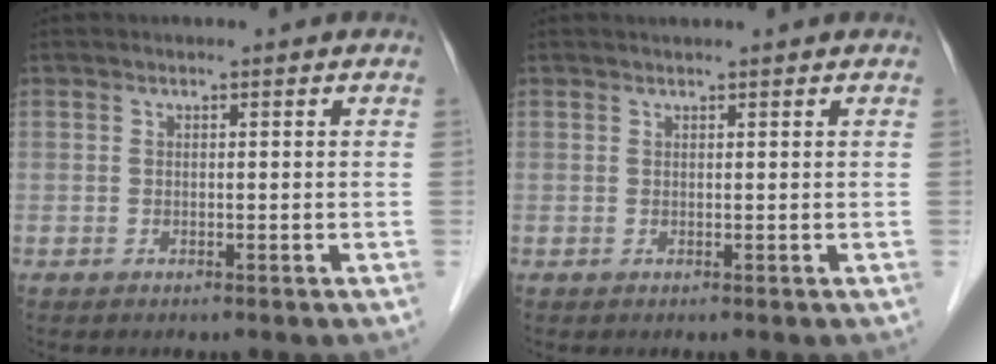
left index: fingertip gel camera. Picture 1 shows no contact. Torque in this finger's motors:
{"motor_torque": [0.11, -0.05, -0.11, -0.01]}